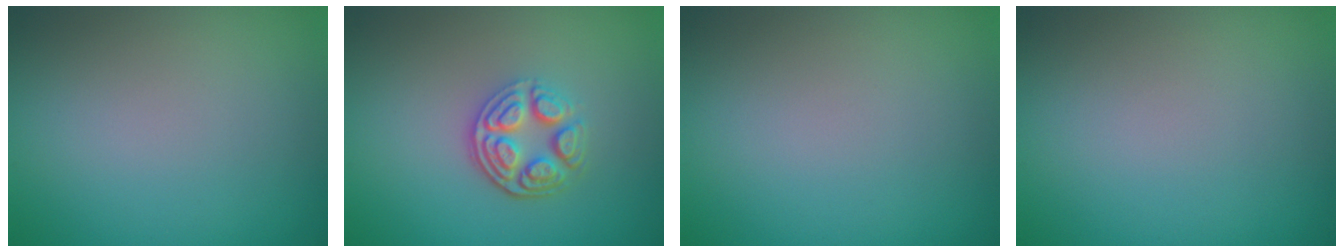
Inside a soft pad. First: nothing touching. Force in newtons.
{"total": 3.9, "press": 3.2, "slide": 2.3}
{"total": 0.0}
{"total": 0.0}